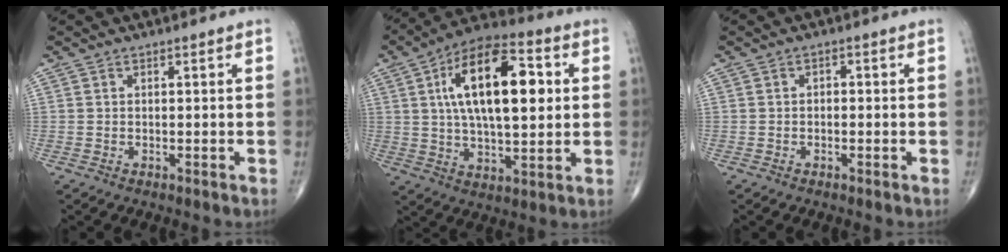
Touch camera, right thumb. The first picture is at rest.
{"total": 20.4, "force": [4.3, 9.2, 17.7], "torque": [-0.277, 0.010, 0.064]}
{"total": 0.9, "force": [-0.2, 0.7, 0.6], "torque": [0.000, 0.004, -0.009]}